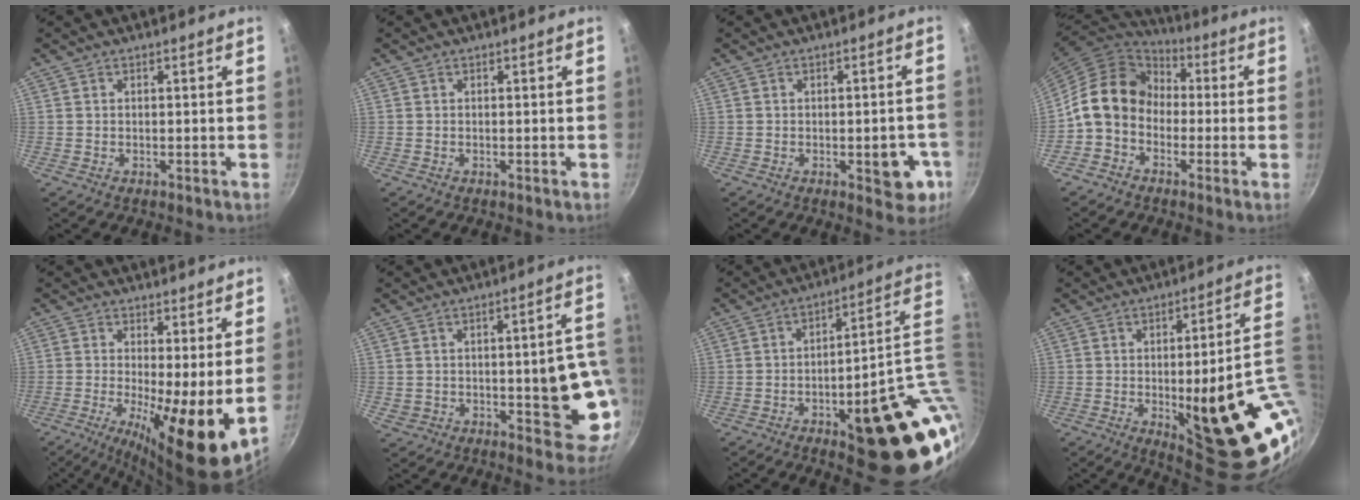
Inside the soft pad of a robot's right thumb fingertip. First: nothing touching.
{"total": 0.0}
{"total": 7.3, "force": [-2.3, 3.4, 6.0], "torque": [-0.045, 0.013, -0.026]}
{"total": 12.6, "force": [-1.1, 10.1, 7.4], "torque": [-0.095, 0.039, -0.044]}
{"total": 12.6, "force": [-0.3, 3.2, 12.2], "torque": [-0.192, -0.022, -0.008]}
{"total": 12.4, "force": [-1.4, 5.7, 10.9], "torque": [-0.093, 0.019, -0.011]}
{"total": 24.2, "force": [-4.0, 7.8, 22.6], "torque": [-0.239, 0.009, -0.039]}
{"total": 25.0, "force": [-3.7, 7.6, 23.6], "torque": [-0.269, -0.010, -0.028]}